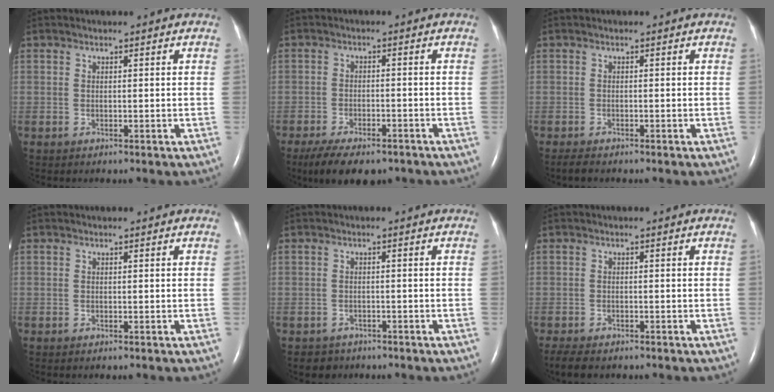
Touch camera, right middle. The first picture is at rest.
{"total": 10.6, "force": [-8.0, 4.1, 5.7], "torque": [-0.093, -0.011, -0.119]}
{"total": 1.8, "force": [-1.5, 0.5, 0.9], "torque": [-0.023, -0.005, -0.020]}
{"total": 0.0}
{"total": 2.2, "force": [-1.6, 1.5, -0.3], "torque": [-0.006, 0.007, -0.022]}
{"total": 4.9, "force": [-3.9, 1.8, 2.4], "torque": [-0.043, -0.012, -0.056]}